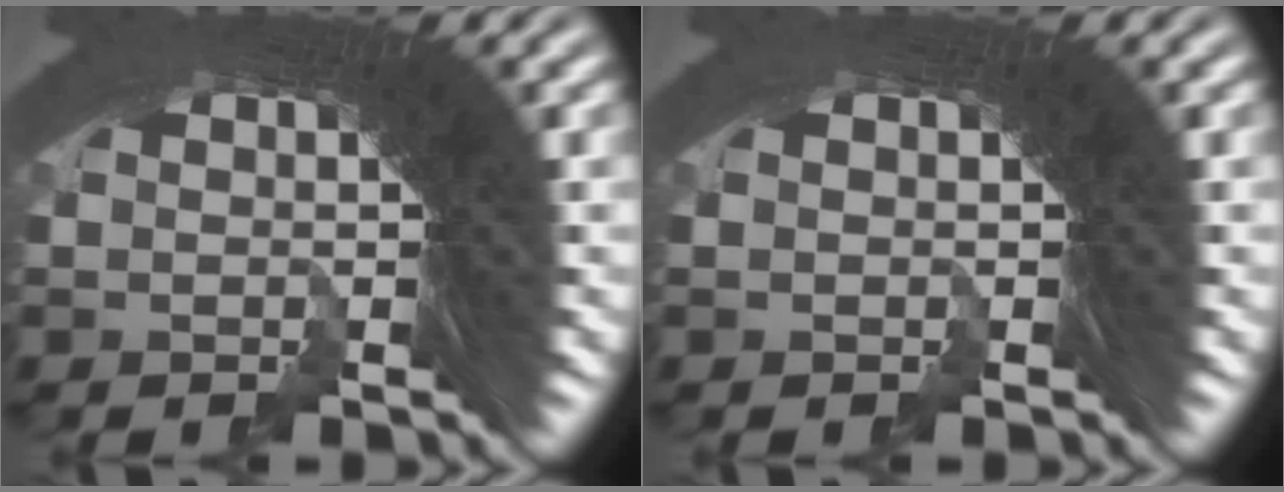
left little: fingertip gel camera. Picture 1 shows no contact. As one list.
[{"total": 0.0}]